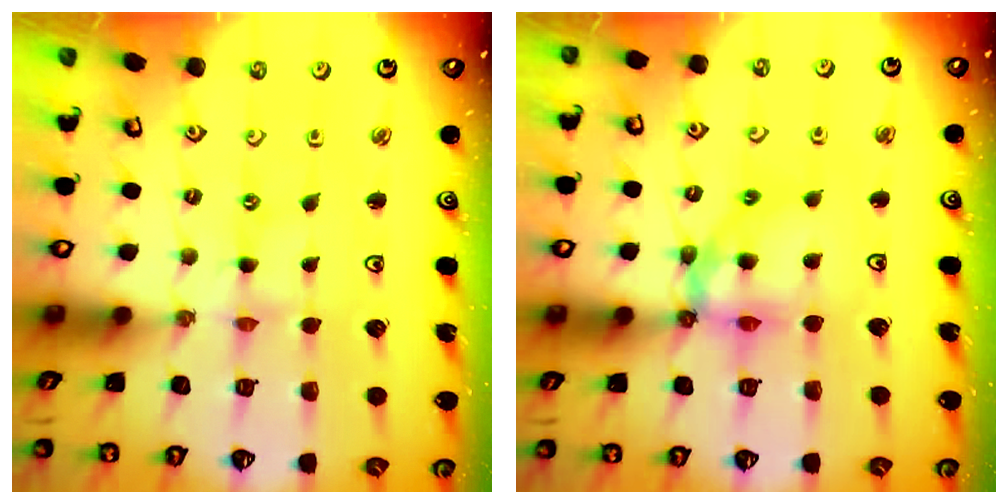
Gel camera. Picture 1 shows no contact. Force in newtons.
{"total": 12.5, "press": 12.4, "slide": 1.5}